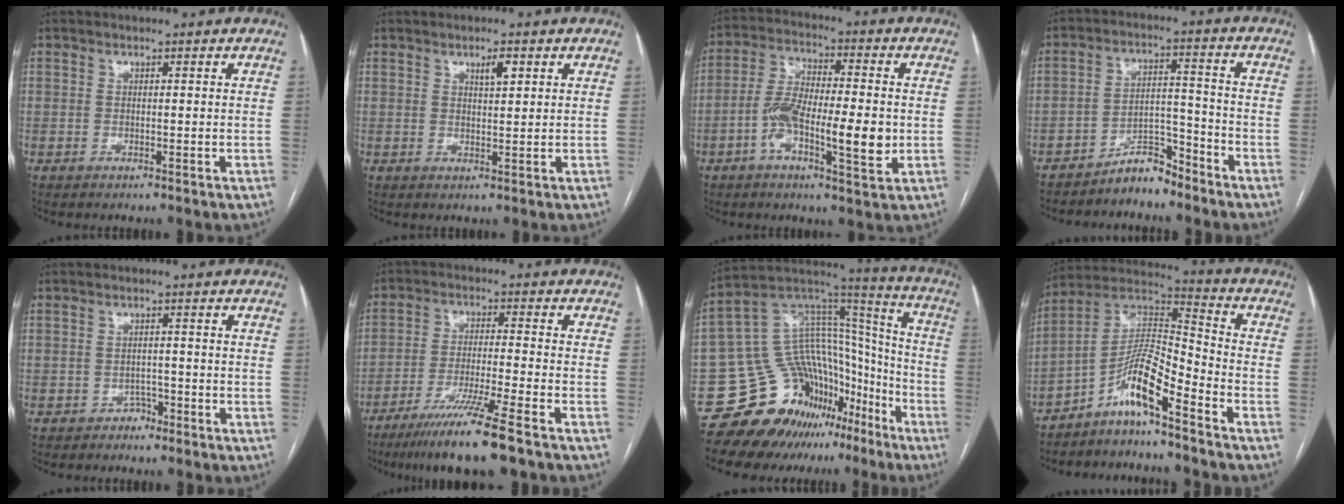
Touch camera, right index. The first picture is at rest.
{"total": 2.5, "force": [1.3, 0.6, 2.0], "torque": [-0.035, -0.002, 0.023]}
{"total": 12.2, "force": [-2.6, 3.4, 11.4], "torque": [-0.208, 0.007, -0.046]}
{"total": 5.8, "force": [-5.2, 1.7, 1.7], "torque": [-0.021, 0.018, -0.092]}
{"total": 1.7, "force": [-1.3, 1.2, 0.2], "torque": [-0.001, 0.006, -0.022]}
{"total": 11.1, "force": [-7.9, -1.2, 7.7], "torque": [-0.135, -0.036, -0.137]}
{"total": 19.6, "force": [-14.3, 11.5, 6.7], "torque": [-0.082, 0.103, -0.223]}
{"total": 9.9, "force": [-6.4, 1.0, 7.5], "torque": [-0.149, 0.023, -0.122]}